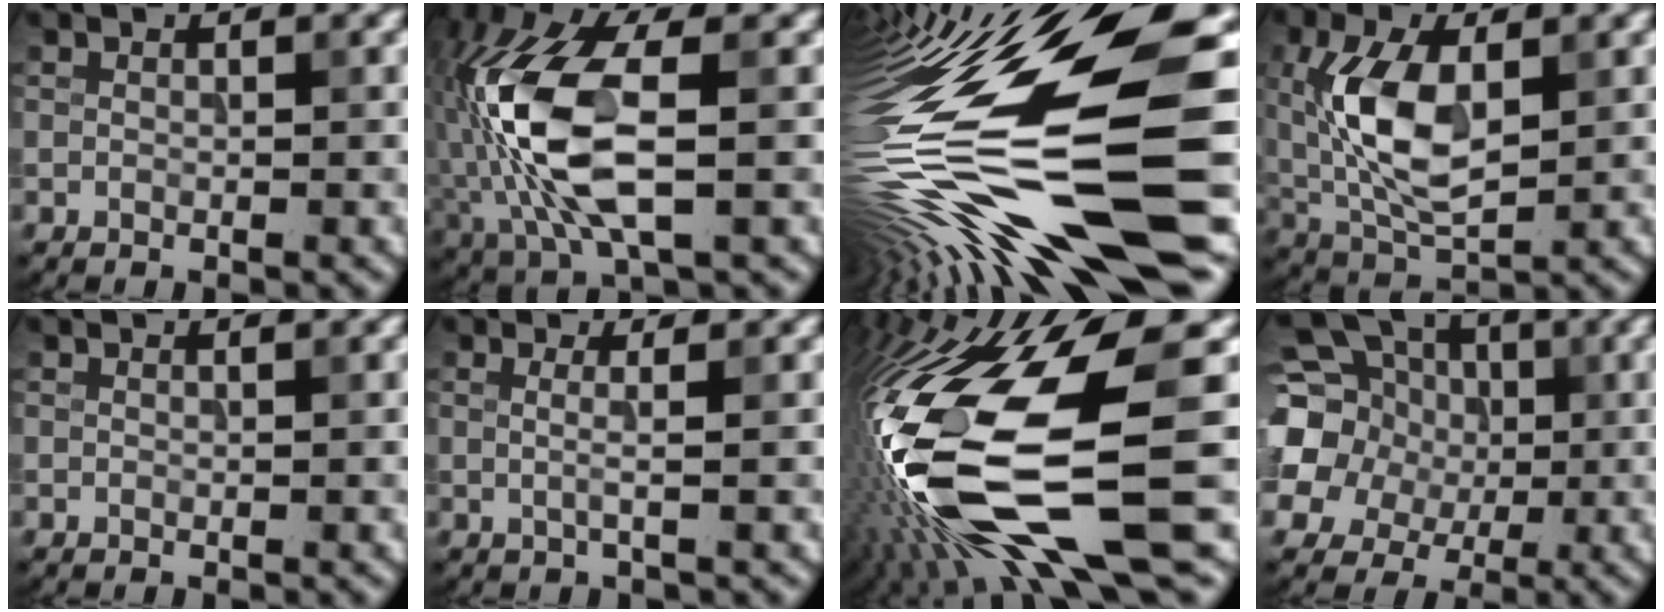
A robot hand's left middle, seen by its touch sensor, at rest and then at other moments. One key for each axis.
{"total": 10.9, "fx": -0.7, "fy": 4.8, "fz": 9.8, "tx": -0.213, "ty": 0.016, "tz": -0.015}
{"total": 17.2, "fx": -2.7, "fy": 3.3, "fz": 16.7, "tx": -0.302, "ty": 0.005, "tz": -0.046}
{"total": 7.9, "fx": 0.9, "fy": 3.9, "fz": 6.8, "tx": -0.150, "ty": 0.004, "tz": 0.020}
{"total": 0.0}
{"total": 1.5, "fx": 0.0, "fy": 0.4, "fz": 1.5, "tx": -0.031, "ty": 0.000, "tz": -0.008}
{"total": 16.5, "fx": -3.8, "fy": 5.2, "fz": 15.2, "tx": -0.320, "ty": -0.020, "tz": -0.062}
{"total": 18.2, "fx": 4.7, "fy": 15.9, "fz": 7.6, "tx": -0.196, "ty": 0.029, "tz": 0.051}